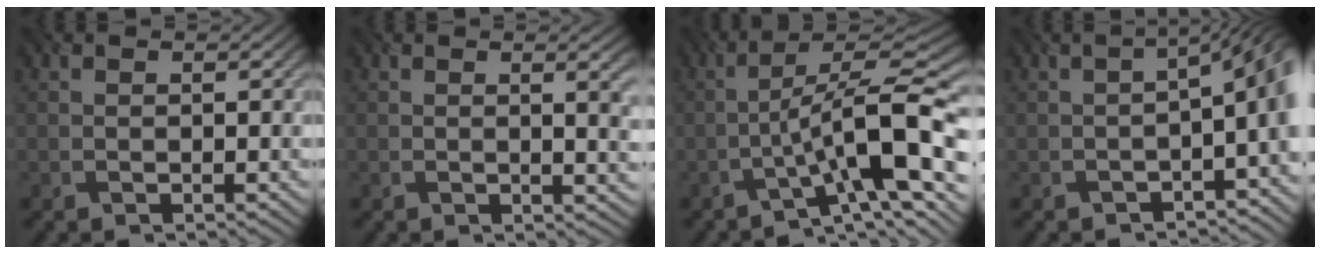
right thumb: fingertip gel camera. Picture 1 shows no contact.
{"total": 3.6, "force": [0.7, 0.9, 3.4], "torque": [-0.049, 0.004, 0.013]}
{"total": 12.8, "force": [-4.7, 3.1, 11.5], "torque": [-0.182, 0.012, -0.084]}
{"total": 6.6, "force": [-1.7, 2.4, 5.9], "torque": [-0.071, -0.008, -0.025]}